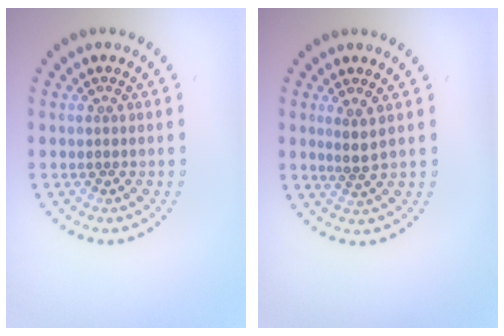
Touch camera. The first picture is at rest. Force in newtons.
{"total": 1.7, "press": 1.3, "slide": 1.1}